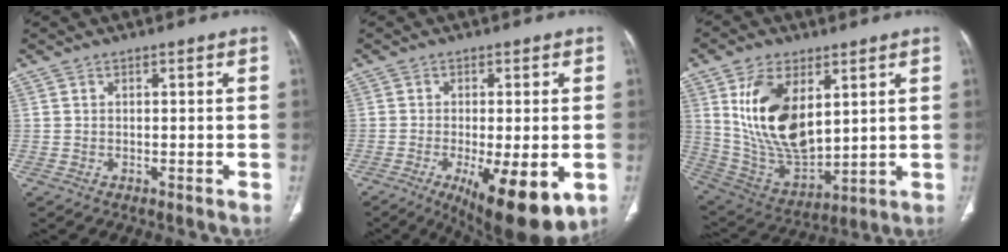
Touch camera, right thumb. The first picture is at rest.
{"total": 14.8, "force": [-5.5, 4.7, 12.8], "torque": [-0.168, -0.017, -0.070]}
{"total": 18.5, "force": [5.6, 10.1, 14.4], "torque": [-0.249, -0.028, 0.124]}